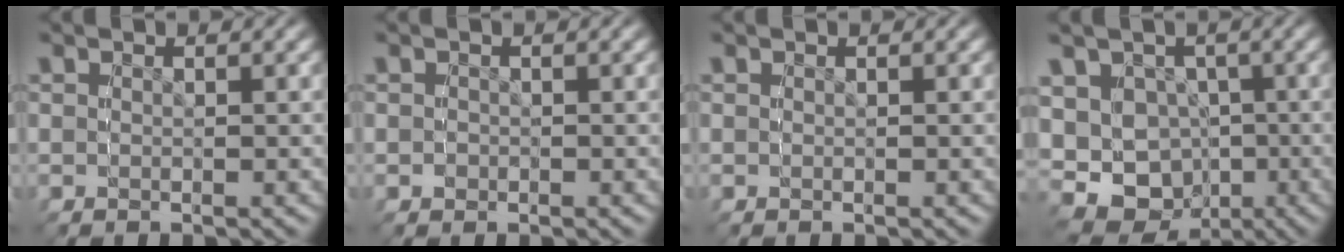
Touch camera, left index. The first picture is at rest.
{"total": 0.7, "force": [0.0, 0.6, -0.2], "torque": [-0.007, -0.011, 0.007]}
{"total": 0.0}
{"total": 11.9, "force": [-1.3, 10.8, 5.0], "torque": [-0.125, -0.057, -0.004]}